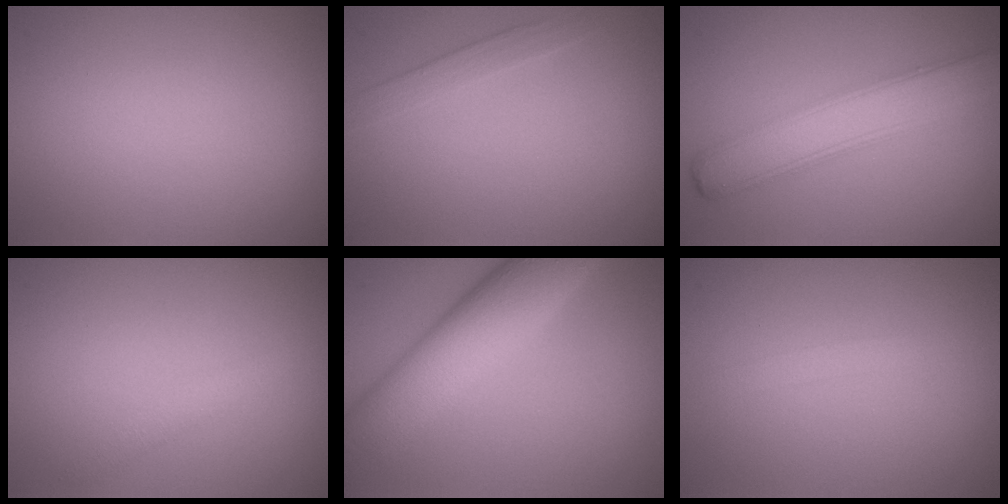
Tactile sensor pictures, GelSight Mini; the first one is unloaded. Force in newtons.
{"total": 1.4, "press": 1.4, "slide": 0.0}
{"total": 4.7, "press": 4.7, "slide": 0.1}
{"total": 1.2, "press": 1.2, "slide": 0.0}
{"total": 8.8, "press": 8.8, "slide": 0.2}
{"total": 0.8, "press": 0.8, "slide": 0.1}